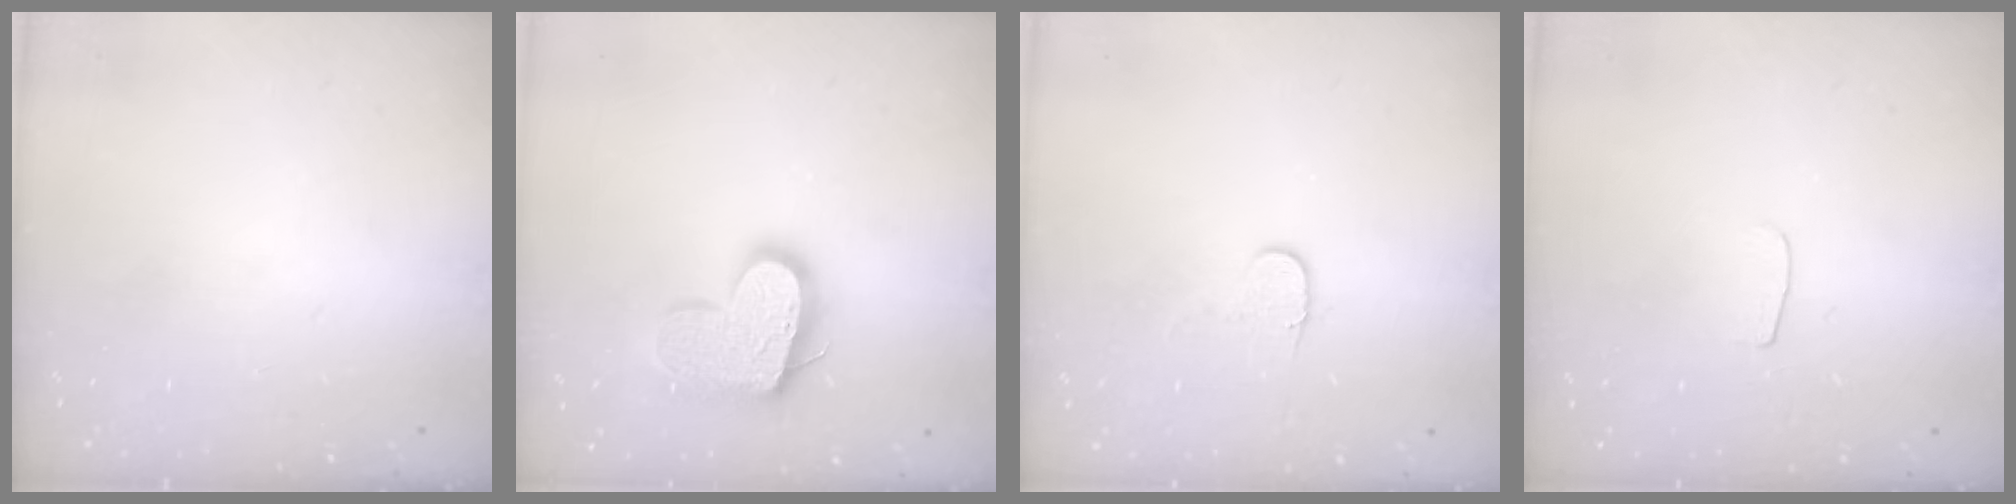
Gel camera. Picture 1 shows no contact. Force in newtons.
{"total": 15.1, "press": 15.0, "slide": 1.0}
{"total": 5.5, "press": 5.4, "slide": 0.5}
{"total": 3.3, "press": 3.3, "slide": 0.3}